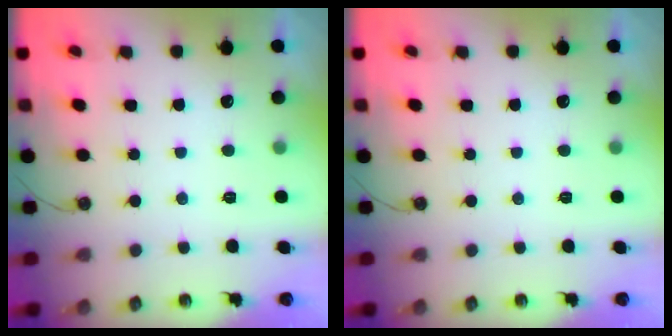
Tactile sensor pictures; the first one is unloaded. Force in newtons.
{"total": 0.0}